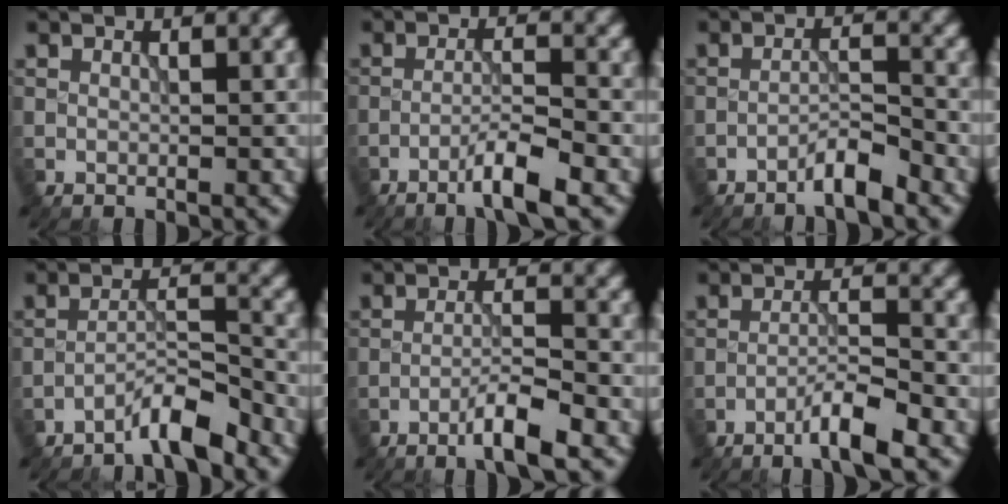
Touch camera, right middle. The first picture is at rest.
{"total": 3.9, "force": [-2.5, 0.1, 3.0], "torque": [-0.053, 0.007, -0.055]}
{"total": 2.8, "force": [-2.3, 0.3, 1.7], "torque": [-0.027, 0.009, -0.045]}
{"total": 3.8, "force": [-3.2, 0.3, 2.0], "torque": [-0.029, 0.013, -0.063]}
{"total": 3.9, "force": [-2.5, 0.2, 3.0], "torque": [-0.053, 0.007, -0.053]}
{"total": 3.8, "force": [-2.6, 0.1, 2.8], "torque": [-0.047, 0.008, -0.055]}